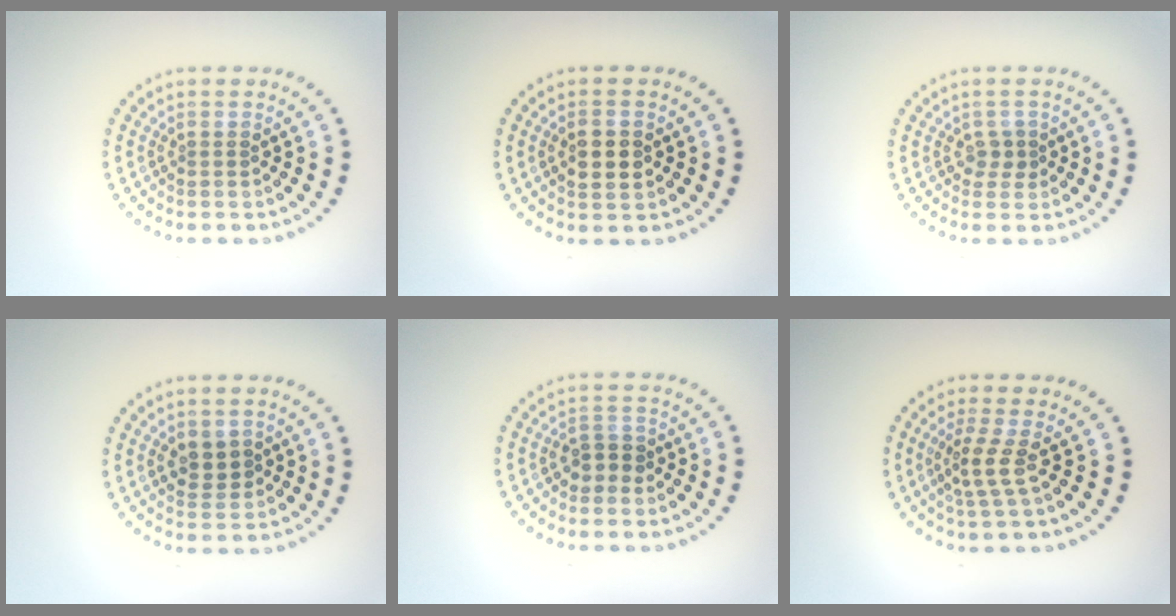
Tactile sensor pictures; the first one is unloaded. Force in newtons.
{"total": 2.2, "press": 2.2, "slide": 0.2}
{"total": 1.3, "press": 1.1, "slide": 0.7}
{"total": 1.8, "press": 1.7, "slide": 0.5}
{"total": 2.0, "press": 1.9, "slide": 0.6}
{"total": 2.3, "press": 1.6, "slide": 1.7}